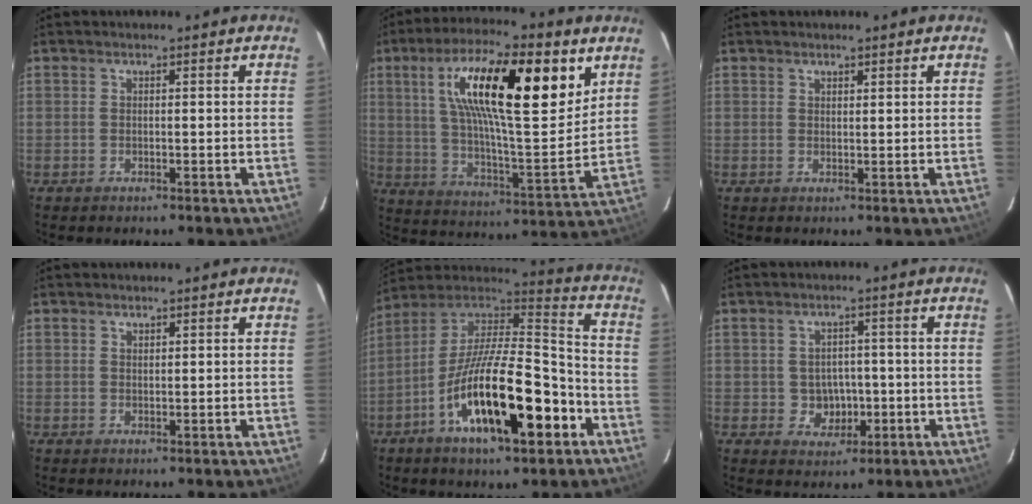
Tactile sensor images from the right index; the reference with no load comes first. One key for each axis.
{"total": 23.6, "fx": 9.9, "fy": 6.6, "fz": 20.4, "tx": -0.339, "ty": 0.019, "tz": 0.163}
{"total": 1.1, "fx": 0.9, "fy": 0.5, "fz": 0.3, "tx": -0.005, "ty": 0.002, "tz": 0.016}
{"total": 0.8, "fx": 0.6, "fy": 0.5, "fz": 0.2, "tx": -0.003, "ty": 0.002, "tz": 0.011}
{"total": 23.4, "fx": -9.9, "fy": 7.7, "fz": 19.7, "tx": -0.342, "ty": -0.019, "tz": -0.169}
{"total": 5.0, "fx": -0.9, "fy": 4.7, "fz": 1.6, "tx": -0.037, "ty": 0.012, "tz": 0.004}